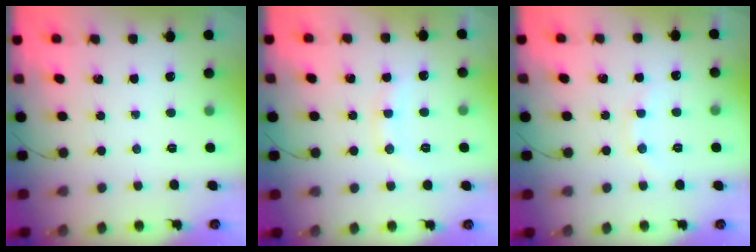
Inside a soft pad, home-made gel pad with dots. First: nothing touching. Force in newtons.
{"total": 7.8, "press": 7.7, "slide": 0.9}
{"total": 7.4, "press": 7.2, "slide": 1.6}